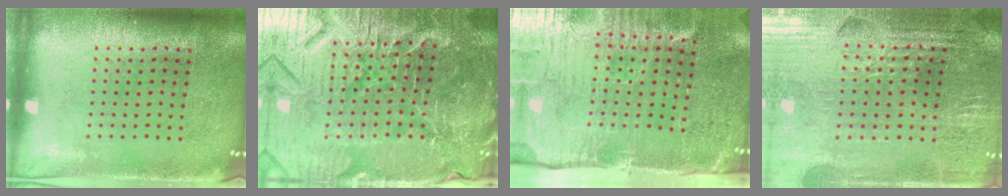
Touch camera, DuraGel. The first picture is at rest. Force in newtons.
{"total": 5.8, "press": 5.4, "slide": 2.0}
{"total": 5.2, "press": 4.3, "slide": 2.9}
{"total": 3.0, "press": 3.0, "slide": 0.4}